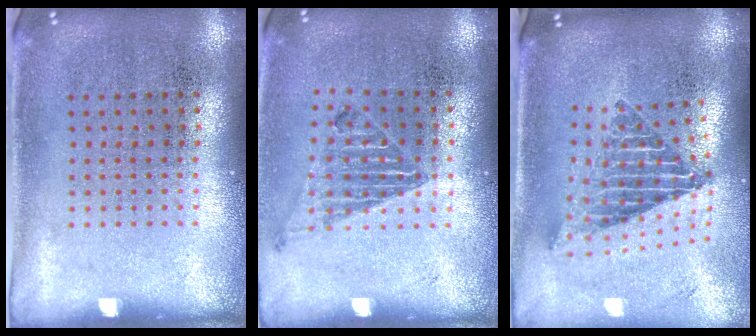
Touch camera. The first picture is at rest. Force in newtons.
{"total": 1.0, "press": 1.0, "slide": 0.2}
{"total": 2.3, "press": 1.6, "slide": 1.7}